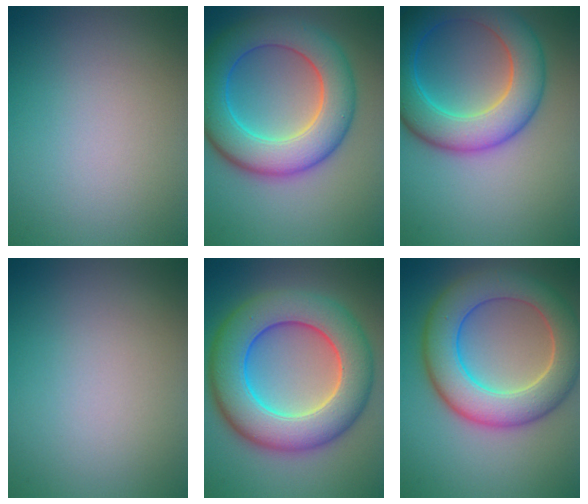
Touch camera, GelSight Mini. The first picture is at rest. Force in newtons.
{"total": 9.1, "press": 9.1, "slide": 0.3}
{"total": 8.6, "press": 8.6, "slide": 0.1}
{"total": 0.0}
{"total": 11.1, "press": 11.1, "slide": 0.4}
{"total": 8.8, "press": 8.8, "slide": 0.7}